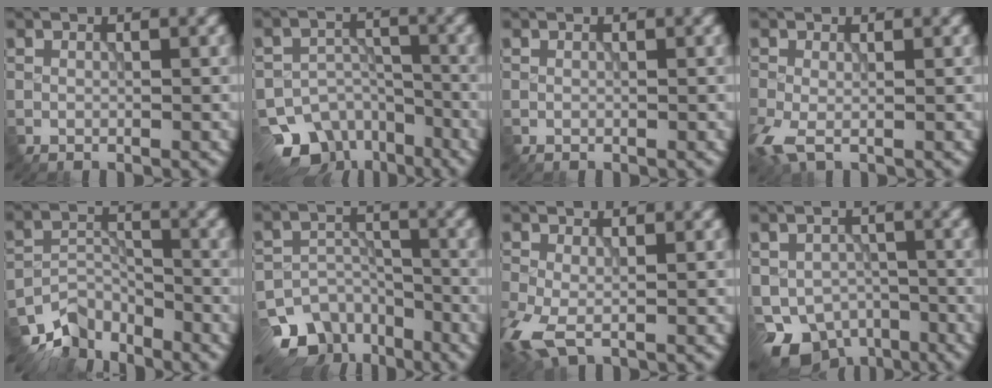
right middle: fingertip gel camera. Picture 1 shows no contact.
{"total": 8.4, "force": [-5.7, 5.7, 2.4], "torque": [-0.021, -0.012, -0.084]}
{"total": 0.0}
{"total": 3.1, "force": [-1.1, 1.4, 2.5], "torque": [-0.071, -0.010, -0.024]}
{"total": 5.2, "force": [-4.6, 2.2, 1.1], "torque": [-0.013, -0.012, -0.093]}
{"total": 8.7, "force": [-6.1, 5.7, 2.4], "torque": [-0.027, -0.008, -0.096]}
{"total": 4.4, "force": [-1.4, 2.3, 3.5], "torque": [-0.100, -0.014, -0.030]}
{"total": 6.8, "force": [-3.8, 4.8, 2.8], "torque": [-0.046, -0.026, -0.061]}